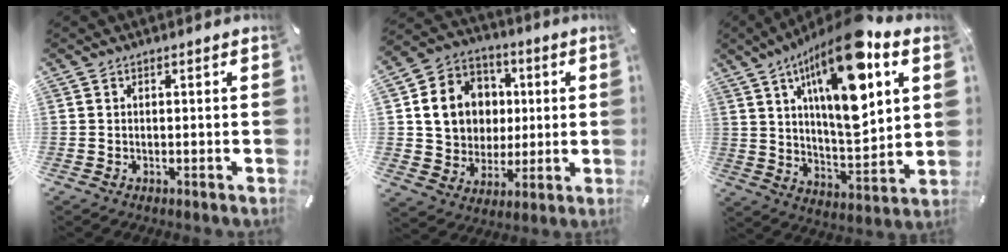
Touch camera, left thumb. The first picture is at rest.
{"total": 14.9, "force": [2.0, 13.6, 5.8], "torque": [-0.100, 0.004, 0.046]}
{"total": 21.5, "force": [9.7, 7.6, 17.6], "torque": [-0.298, -0.048, 0.145]}